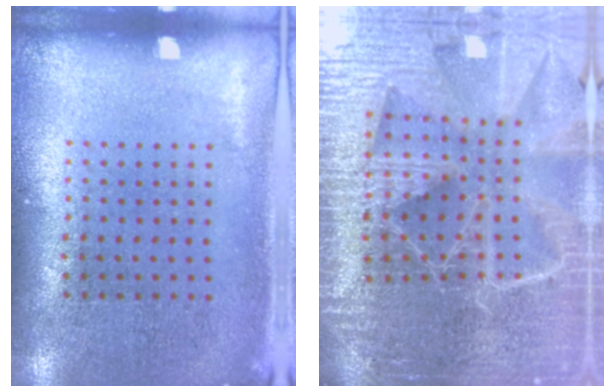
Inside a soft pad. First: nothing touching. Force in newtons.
{"total": 6.0, "press": 5.2, "slide": 2.9}